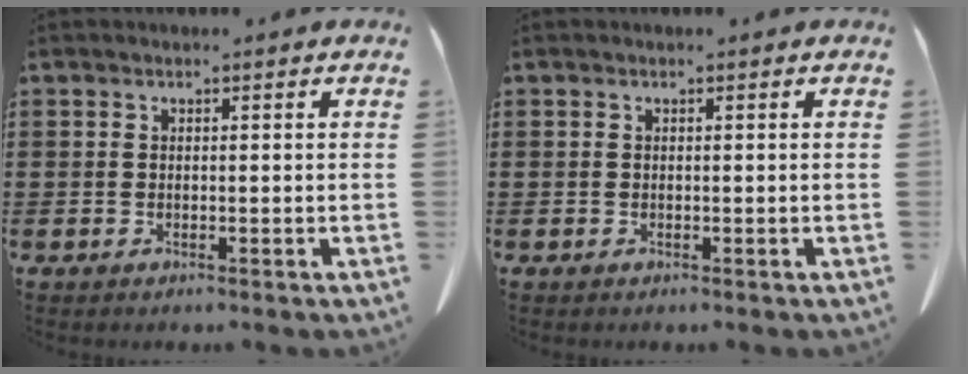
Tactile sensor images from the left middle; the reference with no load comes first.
{"total": 0.0}